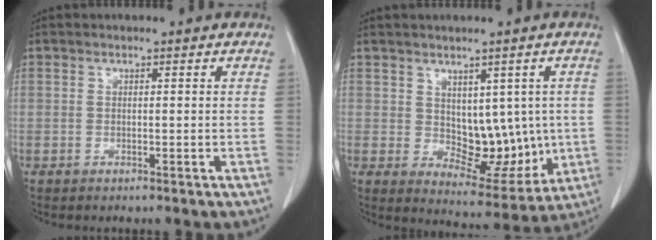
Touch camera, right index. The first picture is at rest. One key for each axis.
{"total": 9.3, "fx": 0.4, "fy": 5.6, "fz": 7.4, "tx": -0.081, "ty": 0.000, "tz": 0.029}